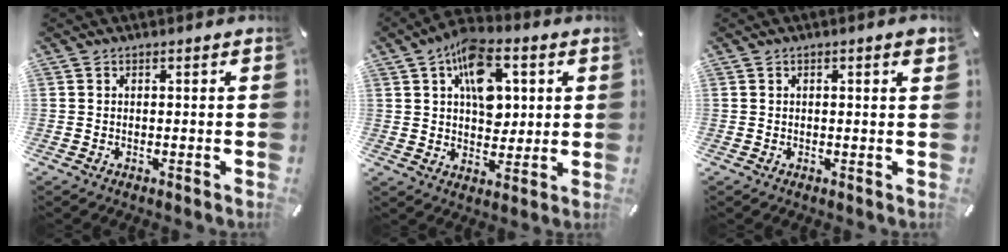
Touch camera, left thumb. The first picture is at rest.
{"total": 12.7, "force": [4.2, 8.4, 8.5], "torque": [-0.124, -0.004, 0.076]}
{"total": 1.7, "force": [0.5, 0.3, 1.6], "torque": [-0.024, -0.003, 0.006]}